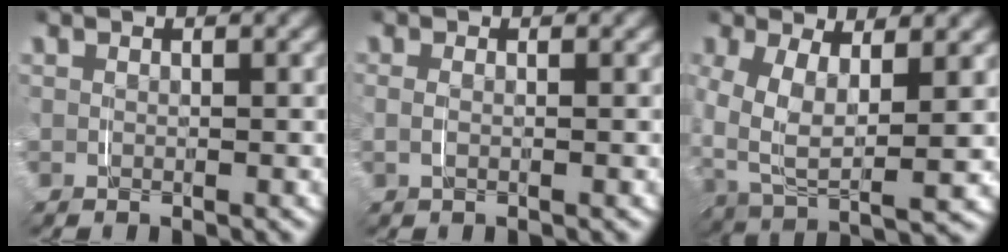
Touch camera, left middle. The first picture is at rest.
{"total": 1.1, "force": [0.1, -1.1, -0.2], "torque": [0.012, 0.001, 0.002]}
{"total": 3.1, "force": [1.2, 1.3, 2.5], "torque": [-0.057, -0.018, 0.023]}